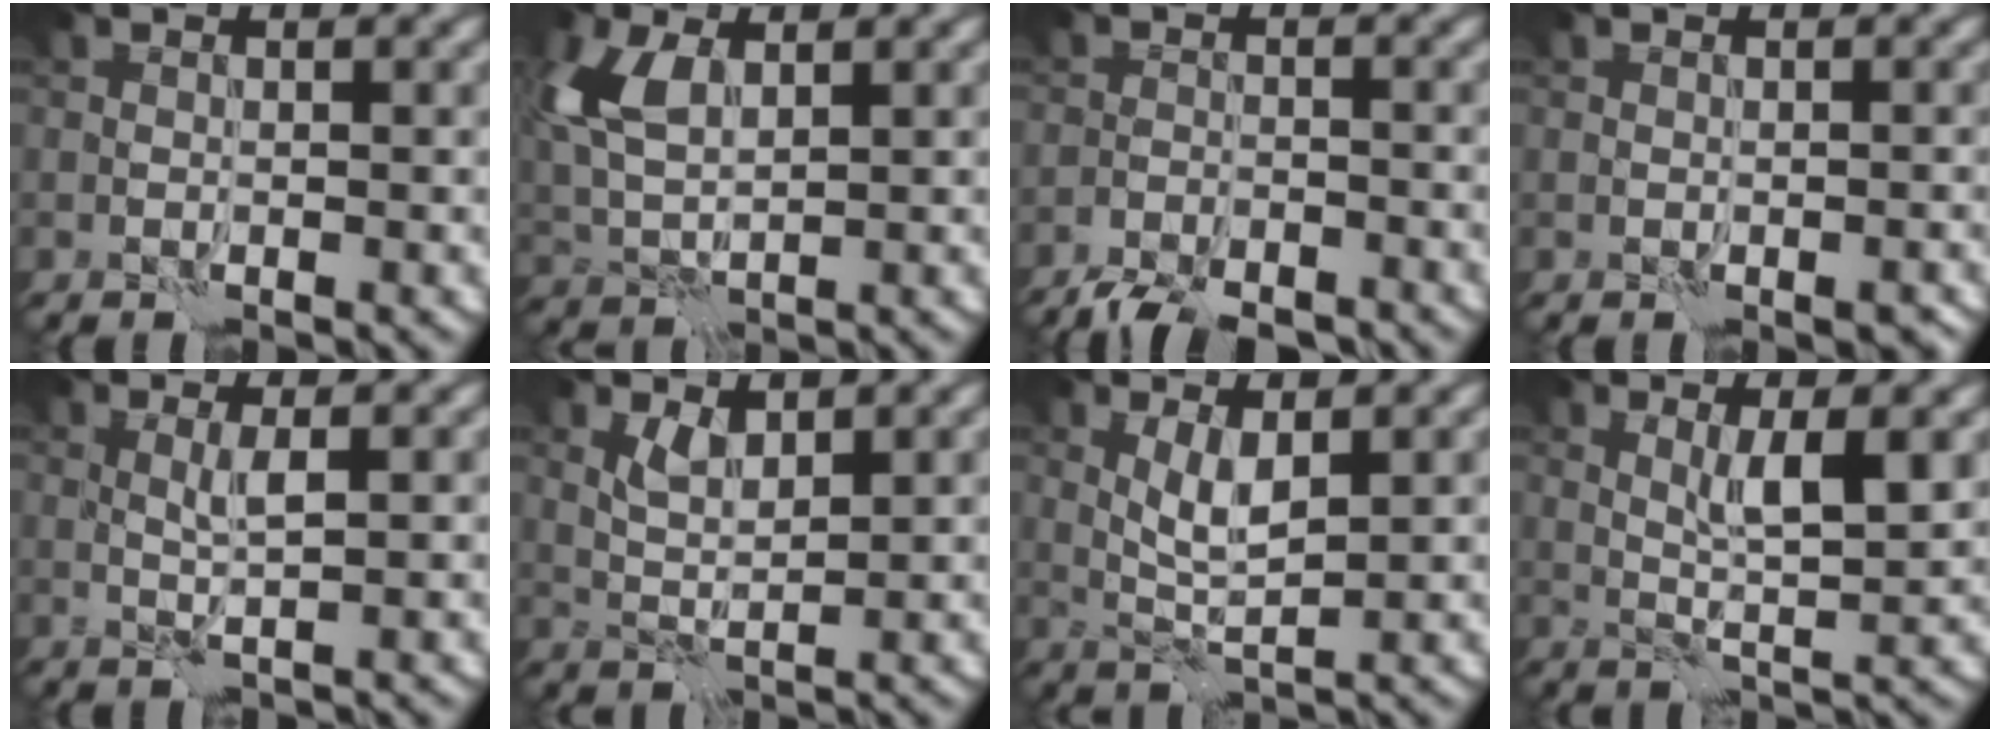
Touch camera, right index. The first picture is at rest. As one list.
[{"total": 5.0, "force": [1.9, 2.6, 3.8], "torque": [-0.097, 0.006, 0.038]}, {"total": 5.2, "force": [-4.8, 1.3, 1.8], "torque": [-0.030, -0.014, -0.080]}, {"total": 1.4, "force": [-0.9, 0.8, 0.9], "torque": [-0.017, 0.001, -0.009]}, {"total": 1.4, "force": [0.6, 0.0, 1.3], "torque": [-0.030, 0.001, 0.010]}, {"total": 2.0, "force": [1.5, 0.6, 1.2], "torque": [-0.028, -0.005, 0.032]}, {"total": 2.7, "force": [1.2, 0.6, 2.3], "torque": [-0.053, -0.004, 0.025]}, {"total": 3.5, "force": [1.4, 0.5, 3.2], "torque": [-0.057, -0.005, 0.025]}]